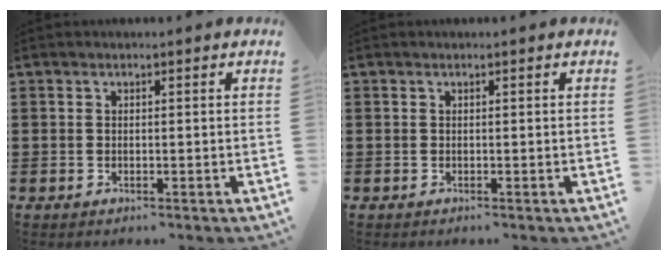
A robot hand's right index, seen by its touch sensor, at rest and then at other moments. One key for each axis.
{"total": 0.0}